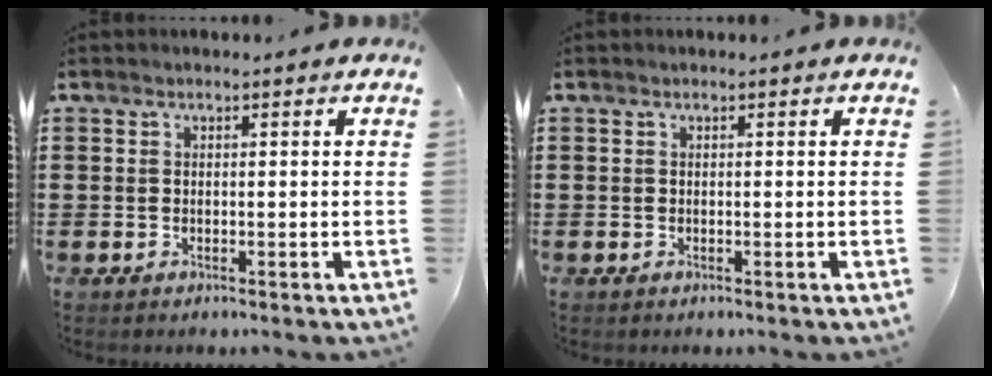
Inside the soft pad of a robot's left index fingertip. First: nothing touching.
{"total": 0.0}